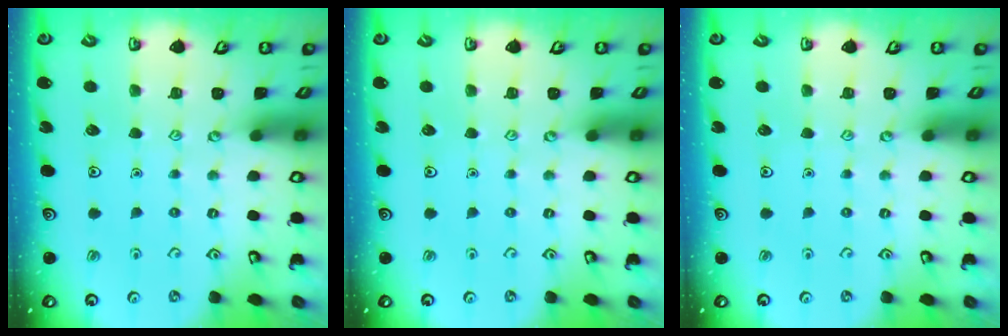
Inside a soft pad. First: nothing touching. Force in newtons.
{"total": 0.0}
{"total": 0.0}